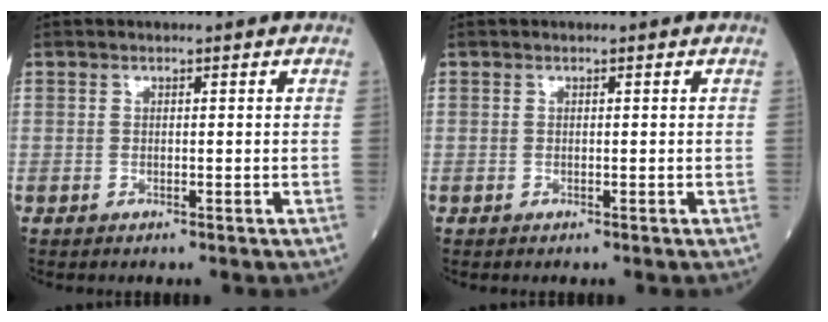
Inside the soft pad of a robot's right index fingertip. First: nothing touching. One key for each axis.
{"total": 0.0}